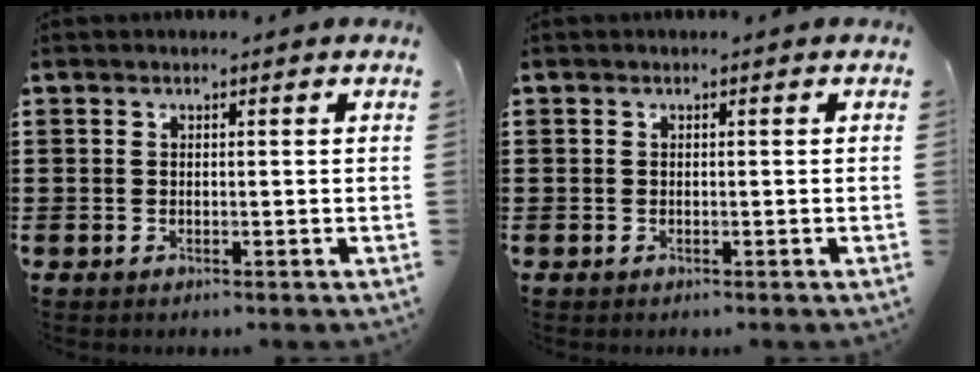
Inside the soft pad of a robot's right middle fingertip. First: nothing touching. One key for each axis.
{"total": 0.0}